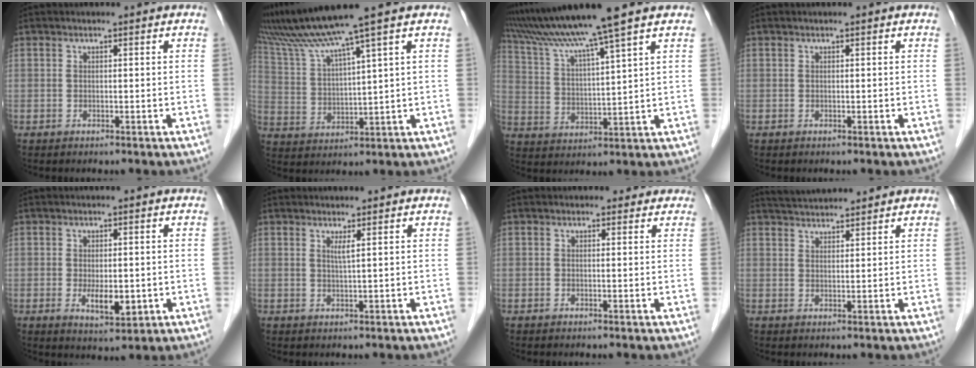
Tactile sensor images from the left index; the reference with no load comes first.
{"total": 11.4, "force": [8.7, -2.3, 7.1], "torque": [-0.133, 0.015, 0.163]}
{"total": 13.5, "force": [10.8, -2.2, 7.7], "torque": [-0.141, 0.013, 0.190]}
{"total": 0.0}
{"total": 4.7, "force": [-0.8, 1.8, 4.3], "torque": [-0.074, -0.009, -0.006]}
{"total": 1.3, "force": [0.7, -0.3, 1.1], "torque": [-0.025, -0.008, 0.014]}
{"total": 1.5, "force": [1.1, 1.1, 0.1], "torque": [0.002, 0.002, 0.006]}
{"total": 5.7, "force": [5.5, 0.6, 1.5], "torque": [-0.030, 0.034, 0.093]}